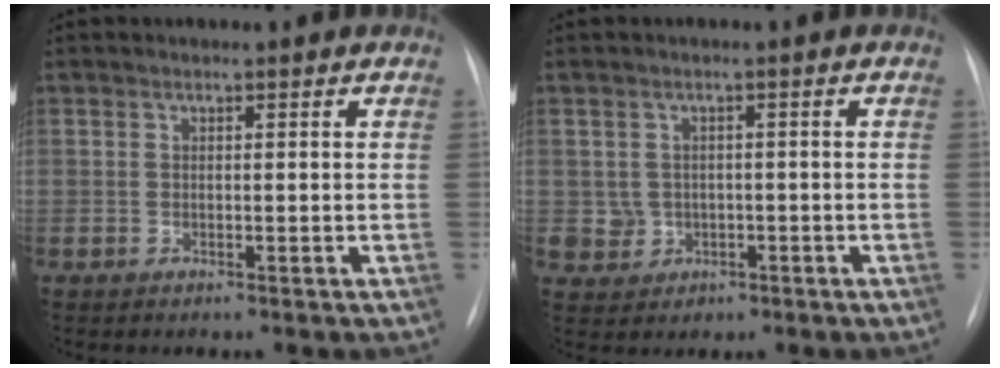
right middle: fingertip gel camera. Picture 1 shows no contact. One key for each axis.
{"total": 3.5, "fx": -0.6, "fy": 3.4, "fz": 0.4, "tx": -0.001, "ty": 0.008, "tz": 0.001}